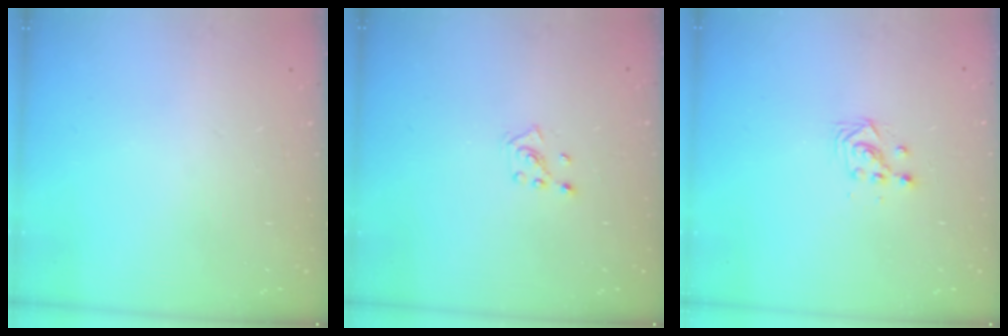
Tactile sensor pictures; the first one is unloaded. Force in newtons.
{"total": 2.8, "press": 2.8, "slide": 0.2}
{"total": 3.0, "press": 3.0, "slide": 0.2}